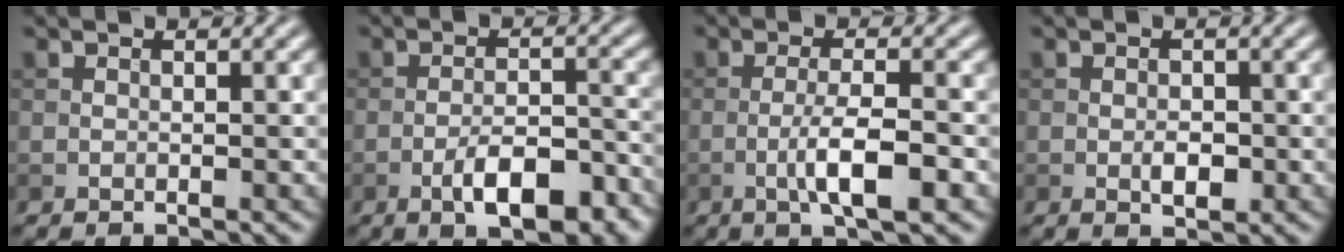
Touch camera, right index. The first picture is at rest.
{"total": 6.5, "force": [-3.3, 2.3, 5.1], "torque": [-0.083, 0.005, -0.049]}
{"total": 4.6, "force": [-1.6, 0.9, 4.2], "torque": [-0.075, 0.003, -0.031]}
{"total": 1.8, "force": [-0.5, 1.0, 1.5], "torque": [-0.023, 0.000, -0.009]}